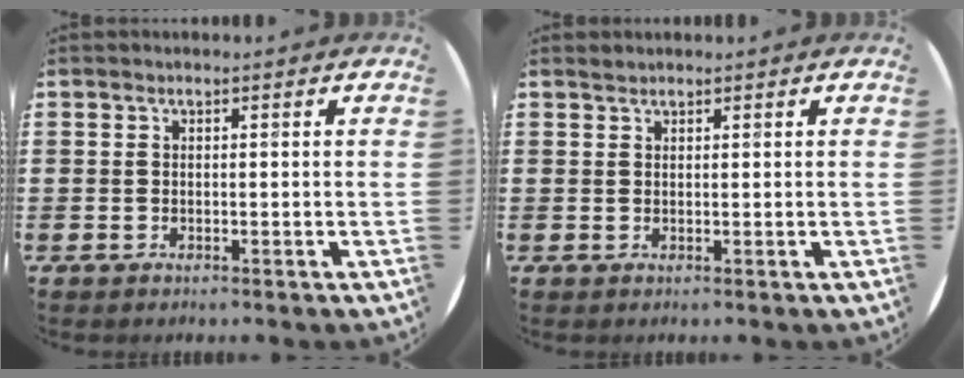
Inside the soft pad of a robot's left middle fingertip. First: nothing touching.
{"total": 0.6, "force": [0.6, 0.0, -0.1], "torque": [0.001, 0.002, 0.012]}